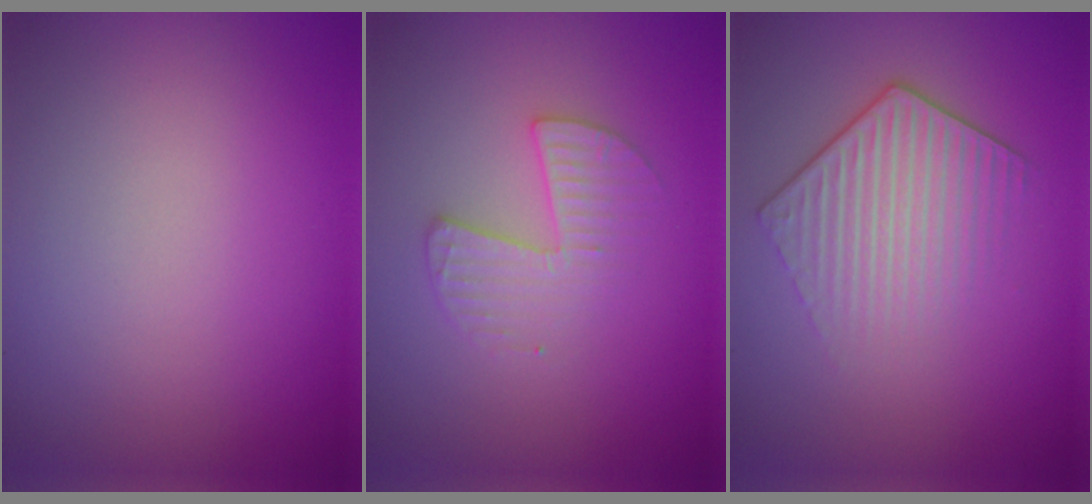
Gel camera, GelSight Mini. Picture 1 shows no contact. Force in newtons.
{"total": 2.7, "press": 2.7, "slide": 0.3}
{"total": 4.0, "press": 3.2, "slide": 2.3}